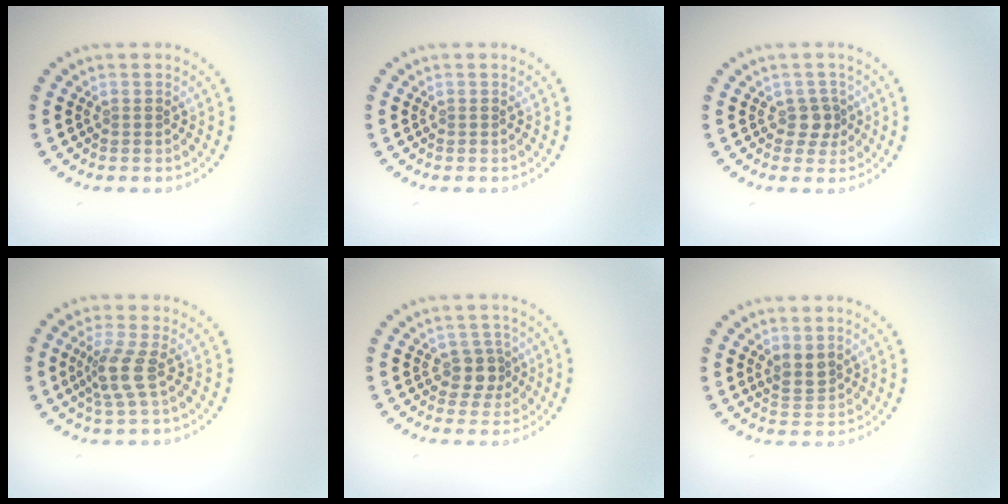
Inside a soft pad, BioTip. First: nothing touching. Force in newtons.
{"total": 0.0}
{"total": 1.8, "press": 1.4, "slide": 1.1}
{"total": 2.7, "press": 2.0, "slide": 1.7}
{"total": 2.3, "press": 2.0, "slide": 1.2}
{"total": 1.7, "press": 1.5, "slide": 0.8}